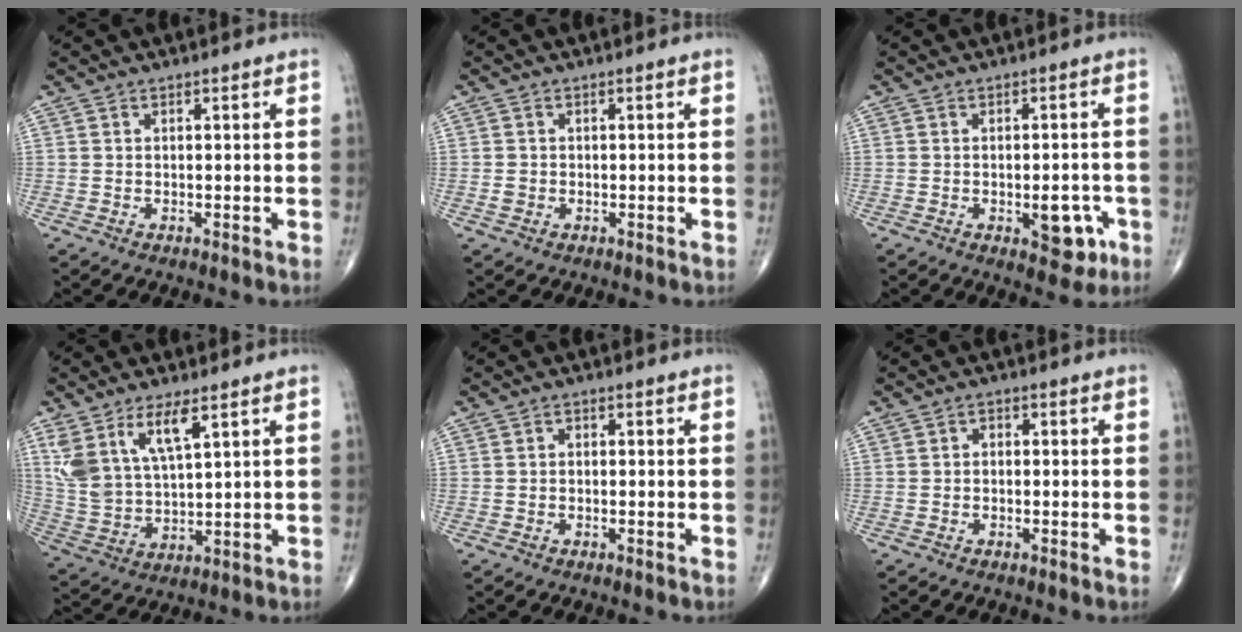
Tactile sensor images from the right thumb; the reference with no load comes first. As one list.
[{"total": 1.3, "force": [-0.3, 1.2, 0.5], "torque": [-0.007, 0.004, -0.004]}, {"total": 6.7, "force": [-2.3, 3.4, 5.3], "torque": [-0.046, 0.010, -0.020]}, {"total": 10.7, "force": [5.5, 3.9, 8.2], "torque": [-0.172, -0.022, 0.121]}, {"total": 1.0, "force": [-0.3, 0.8, 0.6], "torque": [-0.003, 0.005, -0.010]}, {"total": 1.3, "force": [-0.3, 1.0, 0.8], "torque": [-0.005, 0.007, -0.012]}]